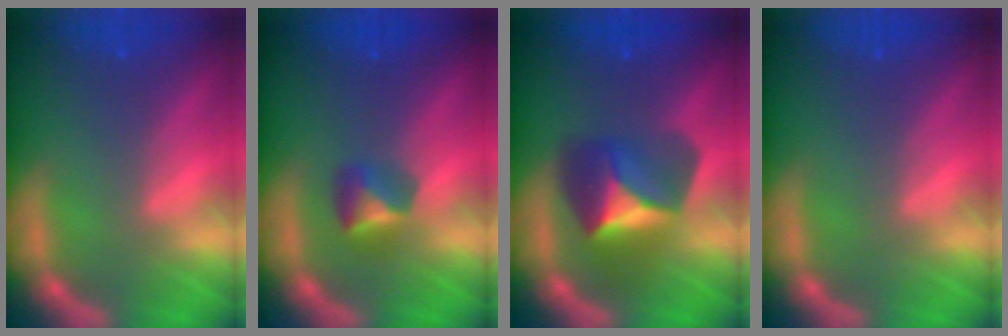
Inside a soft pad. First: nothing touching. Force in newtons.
{"total": 2.4}
{"total": 5.9}
{"total": 0.0}